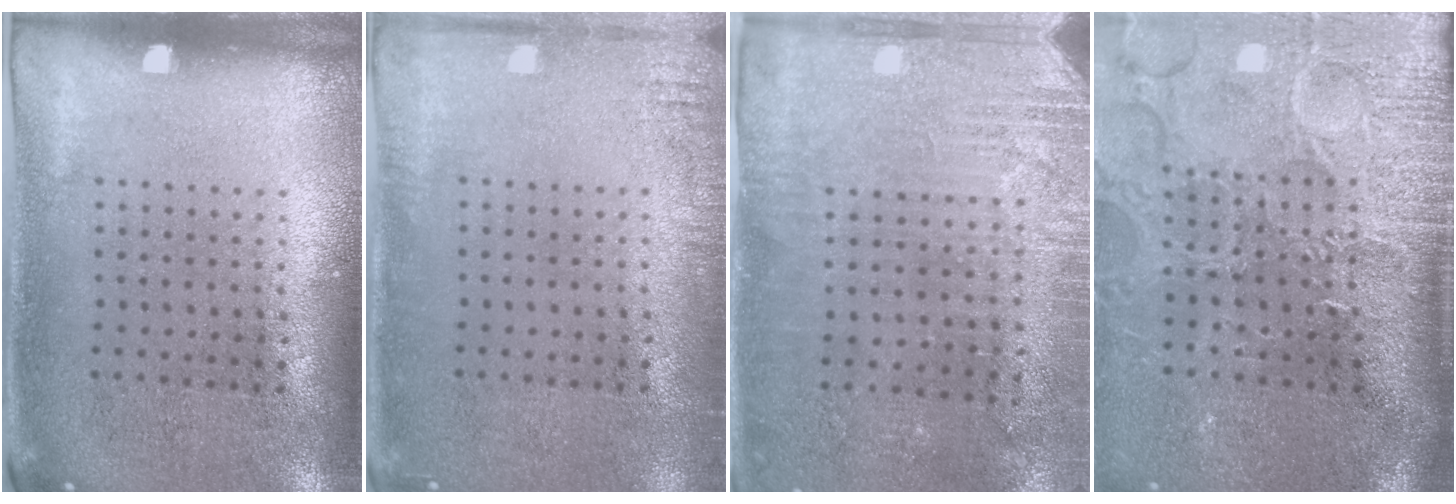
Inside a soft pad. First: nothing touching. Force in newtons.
{"total": 1.5, "press": 1.5, "slide": 0.3}
{"total": 2.9, "press": 2.8, "slide": 0.6}
{"total": 4.7, "press": 4.0, "slide": 2.4}